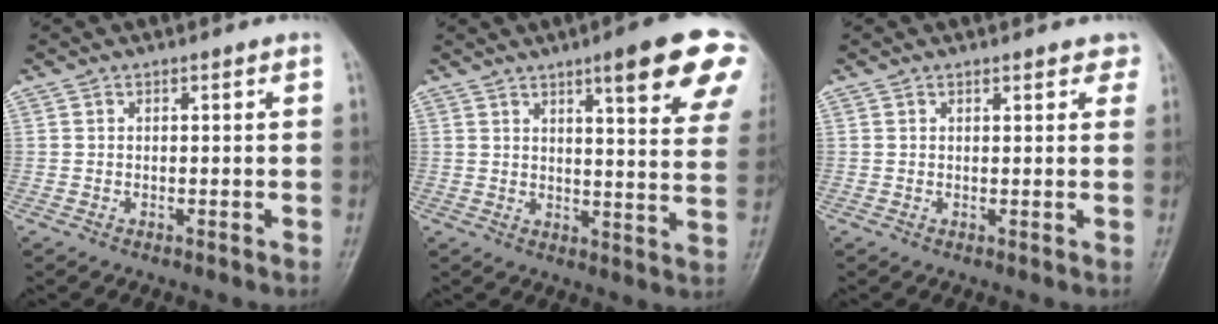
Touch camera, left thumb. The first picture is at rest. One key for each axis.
{"total": 16.8, "fx": 9.4, "fy": 3.0, "fz": 13.6, "tx": -0.150, "ty": -0.037, "tz": 0.114}
{"total": 2.7, "fx": 2.0, "fy": 1.2, "fz": 1.4, "tx": 0.008, "ty": -0.002, "tz": 0.019}